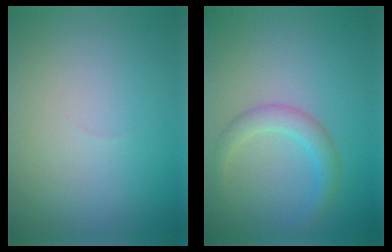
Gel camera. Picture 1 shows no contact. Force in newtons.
{"total": 2.5, "press": 2.5, "slide": 0.1}